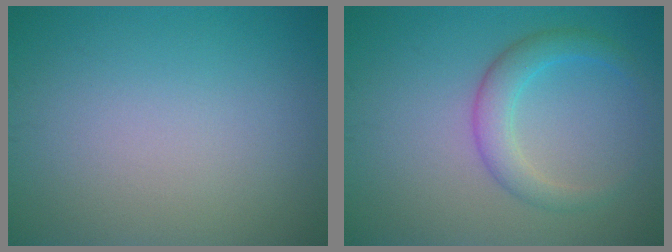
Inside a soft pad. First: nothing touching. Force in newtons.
{"total": 3.2, "press": 3.2, "slide": 0.2}